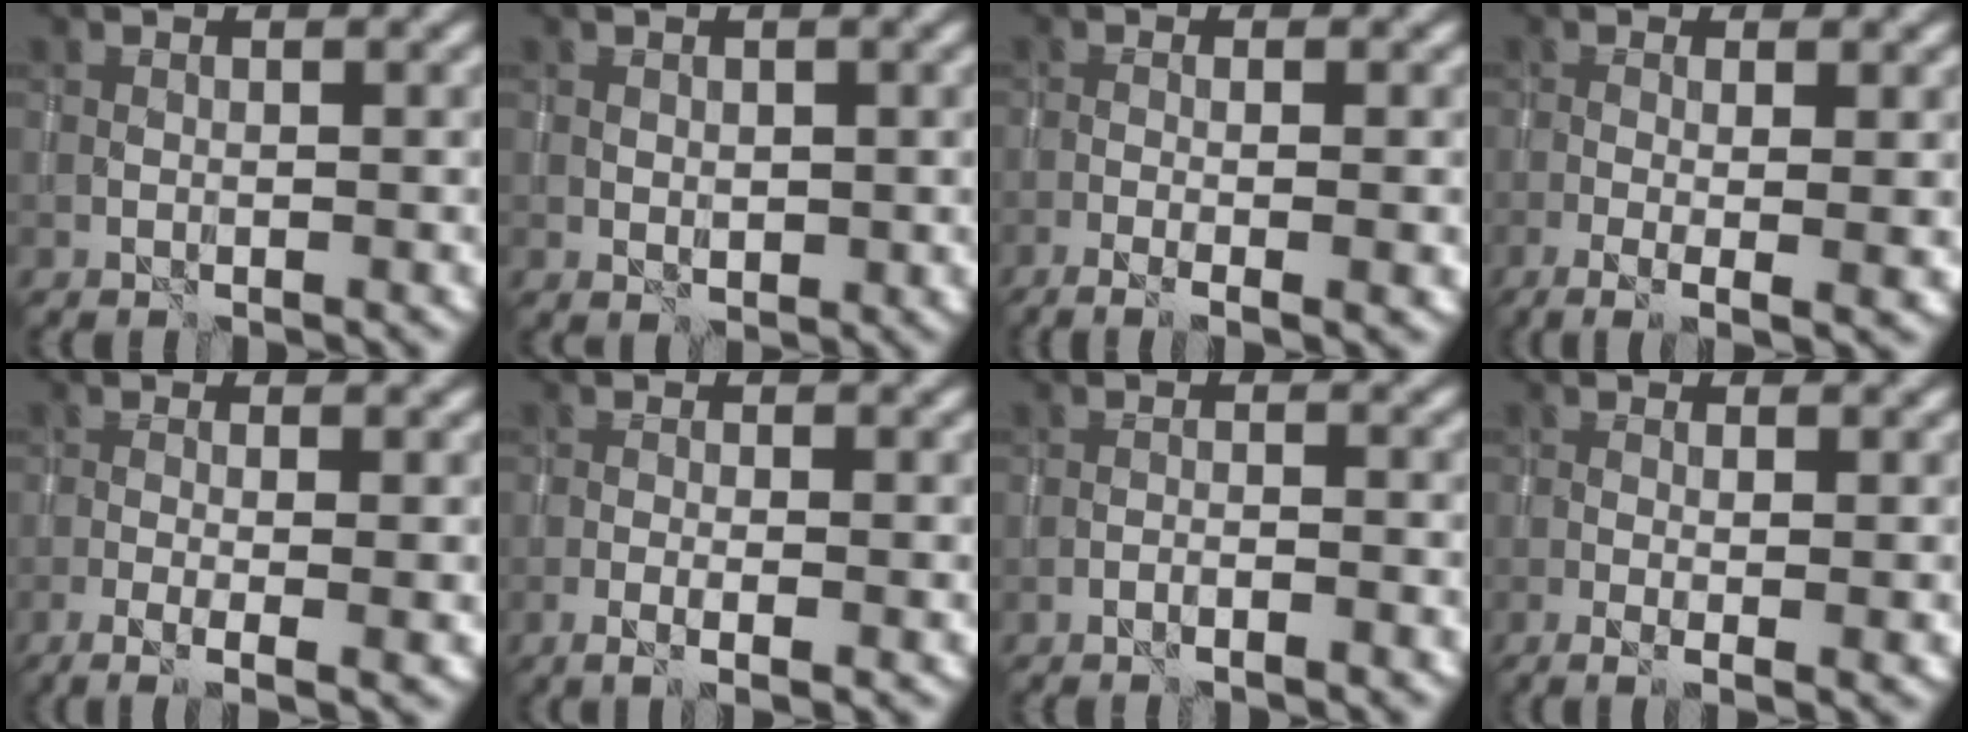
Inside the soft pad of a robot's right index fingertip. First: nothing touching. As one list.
[{"total": 1.1, "force": [0.1, 0.8, 0.7], "torque": [-0.014, -0.006, 0.007]}, {"total": 4.9, "force": [-1.5, 1.6, 4.4], "torque": [-0.057, -0.002, -0.028]}, {"total": 5.6, "force": [-1.0, 1.7, 5.3], "torque": [-0.074, -0.009, -0.013]}, {"total": 5.1, "force": [-1.4, 1.6, 4.7], "torque": [-0.072, -0.008, -0.025]}, {"total": 3.1, "force": [-1.2, 0.8, 2.7], "torque": [-0.050, -0.003, -0.025]}, {"total": 2.4, "force": [-1.7, 0.5, 1.7], "torque": [-0.032, 0.014, -0.030]}, {"total": 3.8, "force": [-0.6, 1.1, 3.6], "torque": [-0.052, -0.004, -0.011]}]